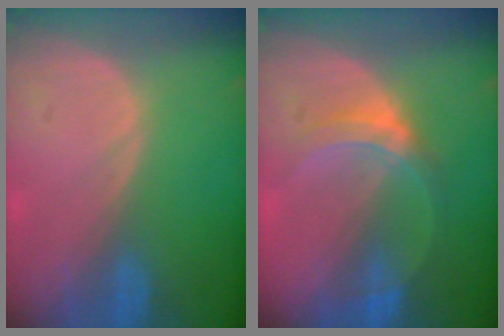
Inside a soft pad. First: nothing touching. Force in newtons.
{"total": 5.2, "press": 5.0, "slide": 1.4}